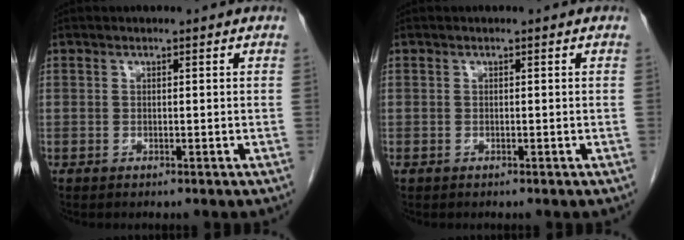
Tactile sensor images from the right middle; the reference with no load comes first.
{"total": 0.0}